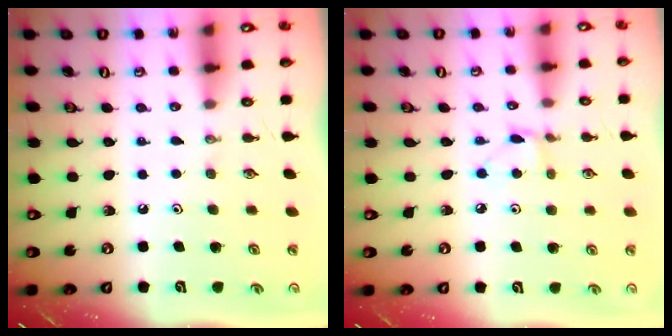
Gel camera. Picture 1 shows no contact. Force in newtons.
{"total": 4.0, "press": 4.0, "slide": 0.6}